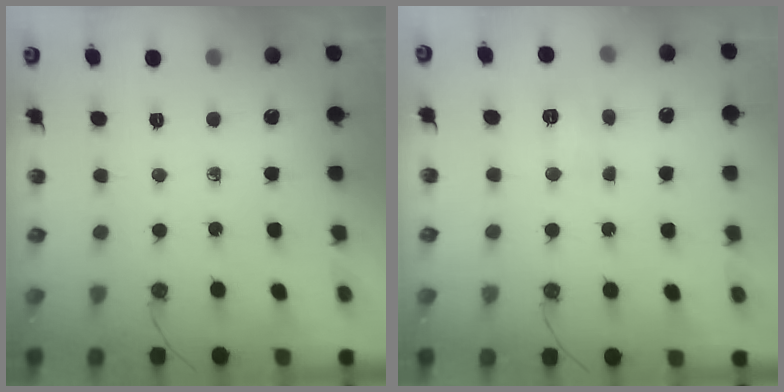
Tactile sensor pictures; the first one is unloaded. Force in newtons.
{"total": 4.4, "press": 4.3, "slide": 0.7}